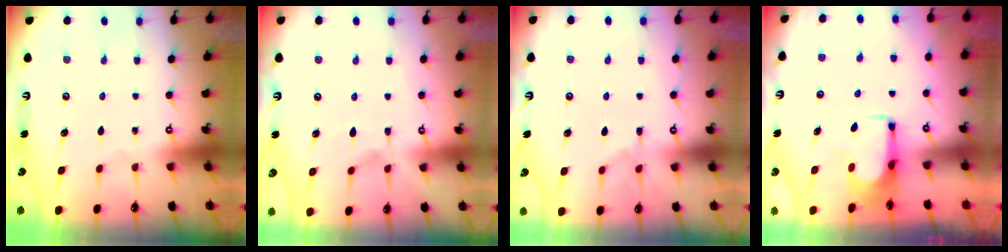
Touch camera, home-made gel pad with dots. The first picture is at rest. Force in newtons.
{"total": 2.9, "press": 2.6, "slide": 1.2}
{"total": 2.3, "press": 2.0, "slide": 1.2}
{"total": 1.3, "press": 1.2, "slide": 0.5}